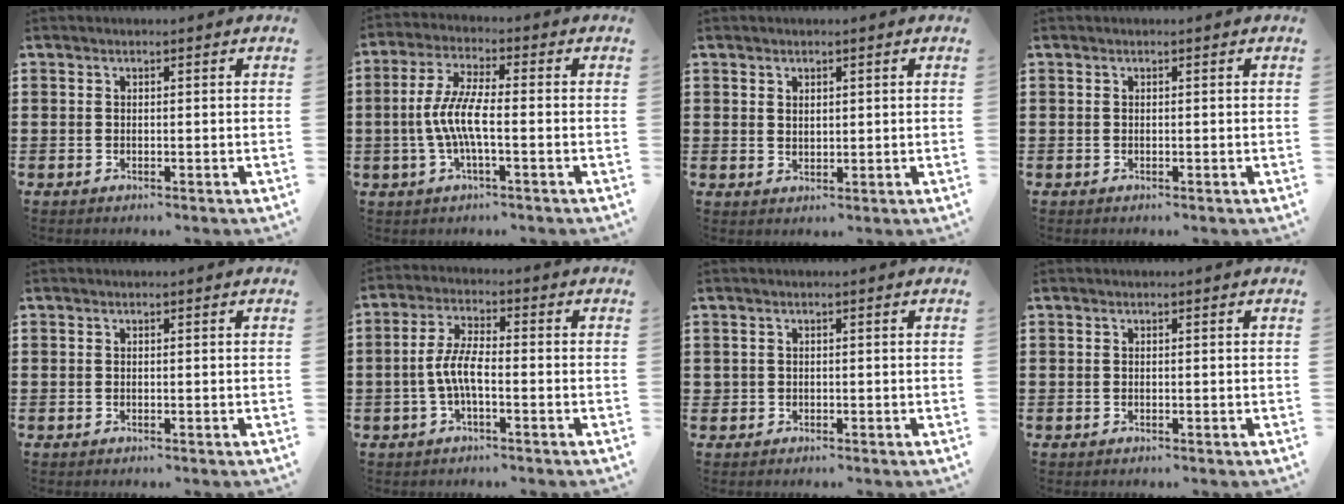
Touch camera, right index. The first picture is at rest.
{"total": 6.7, "force": [-1.5, 1.5, 6.4], "torque": [-0.154, -0.016, -0.039]}
{"total": 1.5, "force": [1.2, 0.8, 0.3], "torque": [-0.007, 0.004, 0.022]}
{"total": 0.0}
{"total": 0.0}
{"total": 5.4, "force": [-1.4, 1.6, 5.0], "torque": [-0.114, -0.003, -0.034]}
{"total": 0.7, "force": [-0.2, 0.7, 0.1], "torque": [-0.003, 0.004, -0.005]}
{"total": 0.0}